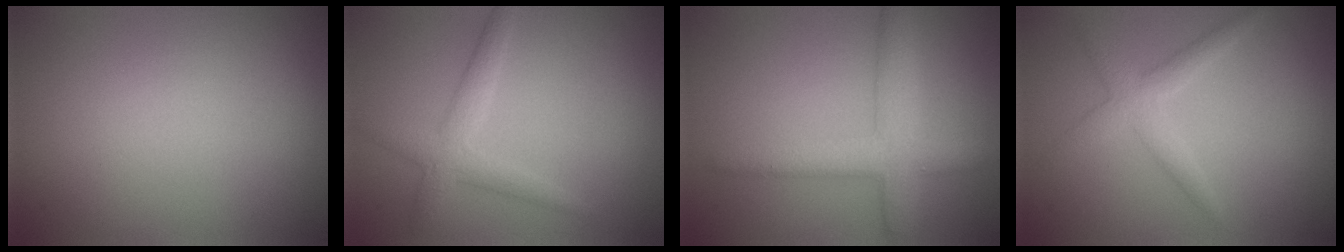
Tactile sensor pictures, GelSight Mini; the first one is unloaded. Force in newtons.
{"total": 2.7, "press": 2.7, "slide": 0.1}
{"total": 4.4, "press": 4.4, "slide": 0.2}
{"total": 2.5, "press": 2.5, "slide": 0.1}